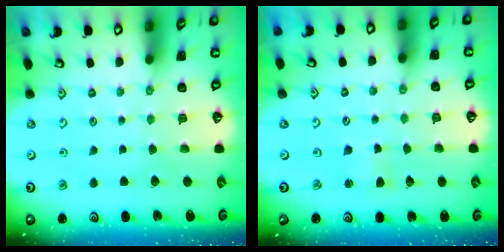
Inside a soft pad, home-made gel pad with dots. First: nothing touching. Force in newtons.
{"total": 2.5, "press": 2.5, "slide": 0.2}